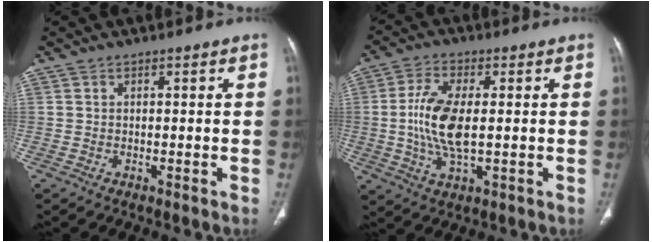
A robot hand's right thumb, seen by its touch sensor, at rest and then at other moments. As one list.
[{"total": 10.8, "force": [0.1, 4.6, 9.8], "torque": [-0.211, -0.005, 0.003]}]